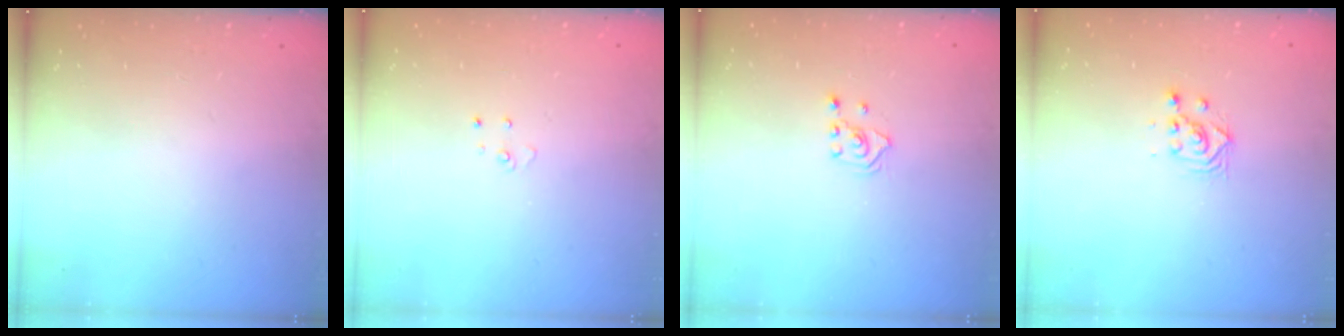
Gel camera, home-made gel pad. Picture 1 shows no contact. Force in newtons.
{"total": 2.7, "press": 2.7, "slide": 0.2}
{"total": 2.0, "press": 1.8, "slide": 0.9}
{"total": 3.0, "press": 3.0, "slide": 0.1}